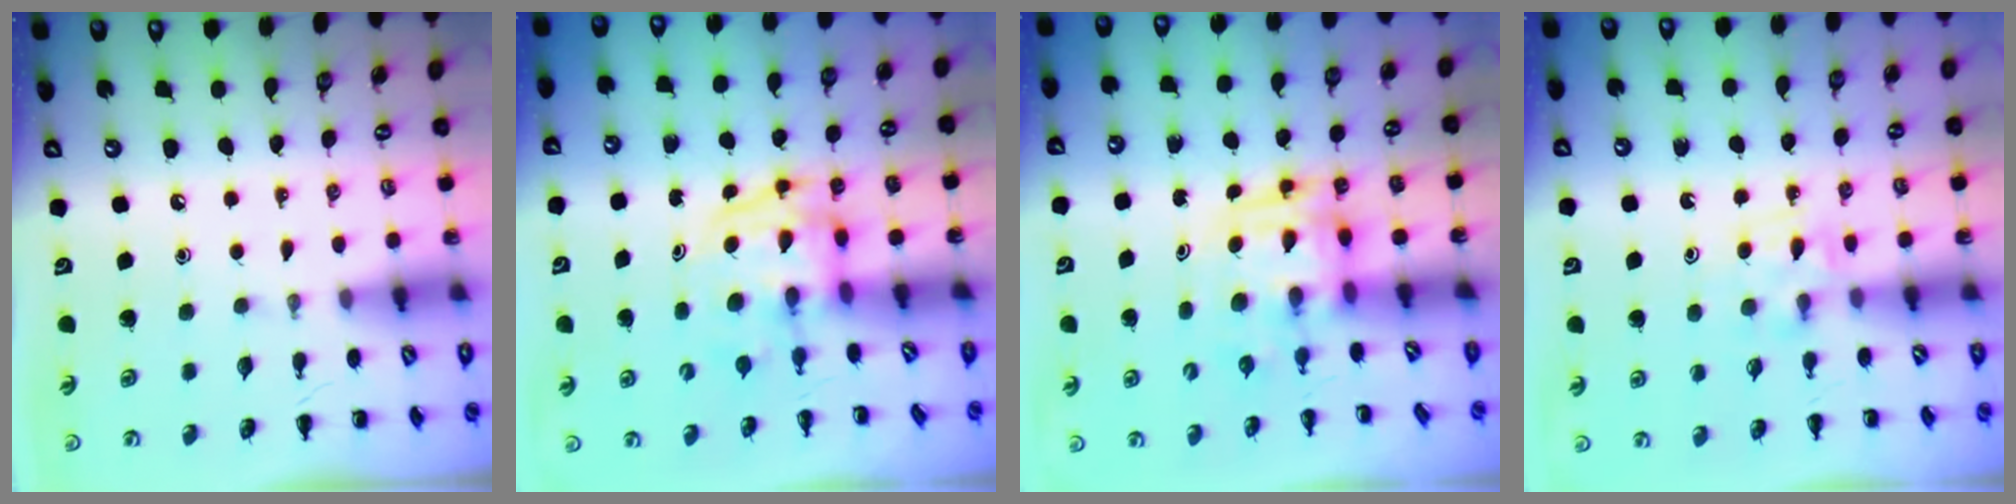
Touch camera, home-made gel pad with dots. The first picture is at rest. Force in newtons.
{"total": 4.0, "press": 3.9, "slide": 0.7}
{"total": 3.9, "press": 3.8, "slide": 0.7}
{"total": 6.2, "press": 6.0, "slide": 1.4}